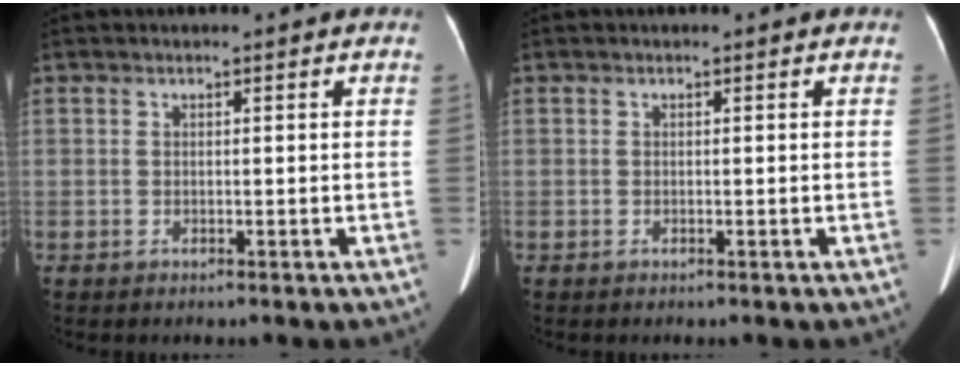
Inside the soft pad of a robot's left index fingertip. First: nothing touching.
{"total": 0.0}